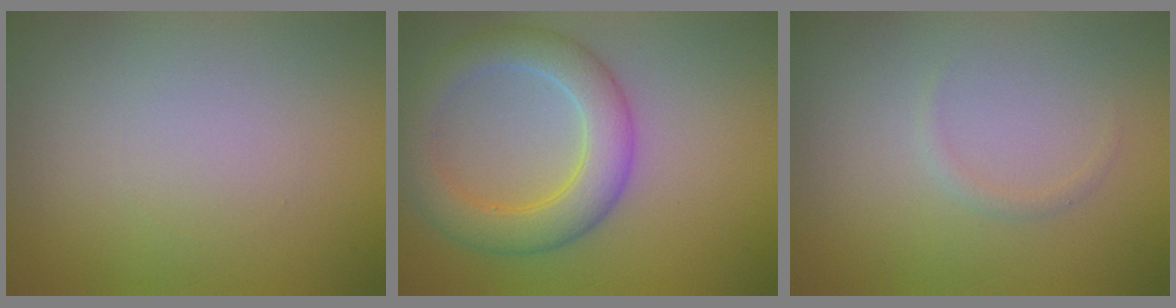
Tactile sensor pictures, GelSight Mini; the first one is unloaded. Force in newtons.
{"total": 5.6, "press": 5.6, "slide": 0.5}
{"total": 0.7, "press": 0.7, "slide": 0.1}